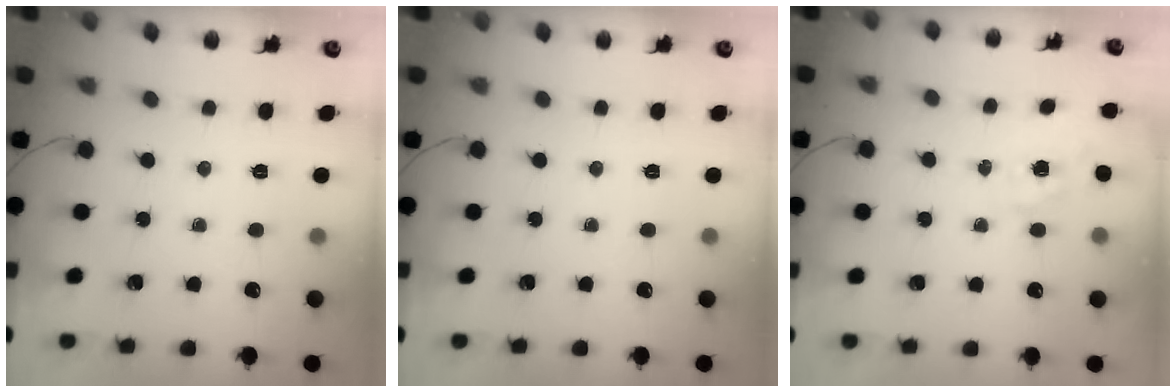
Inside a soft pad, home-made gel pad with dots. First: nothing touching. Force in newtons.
{"total": 0.0}
{"total": 6.3, "press": 6.2, "slide": 0.9}